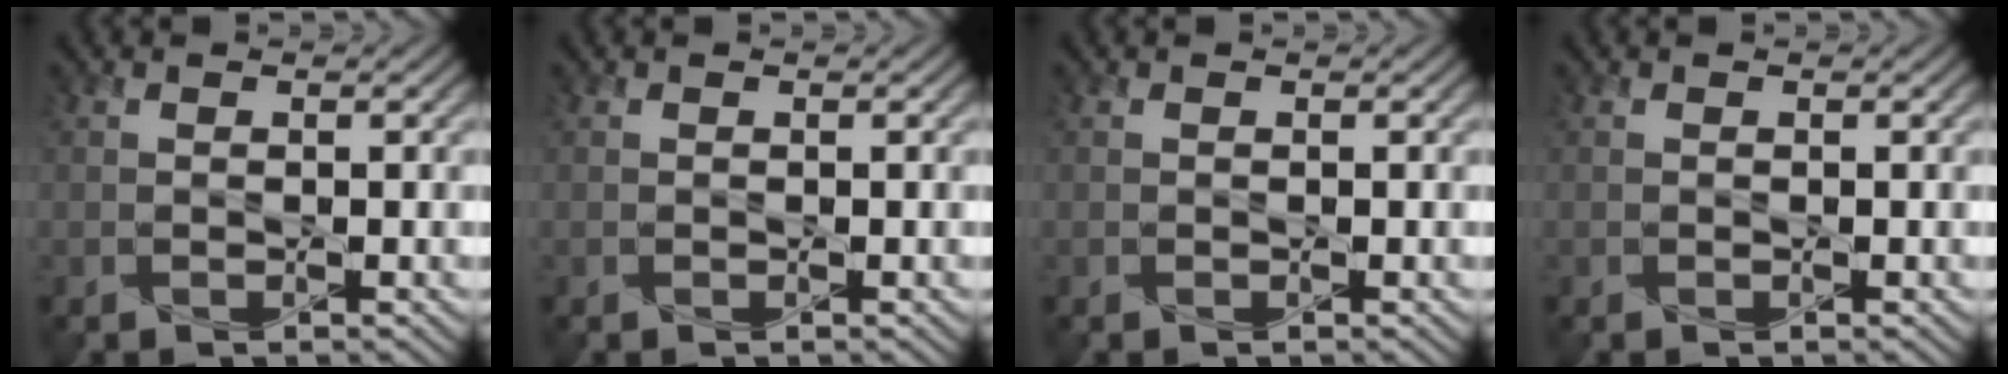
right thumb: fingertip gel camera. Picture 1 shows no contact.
{"total": 0.0}
{"total": 0.0}
{"total": 0.0}